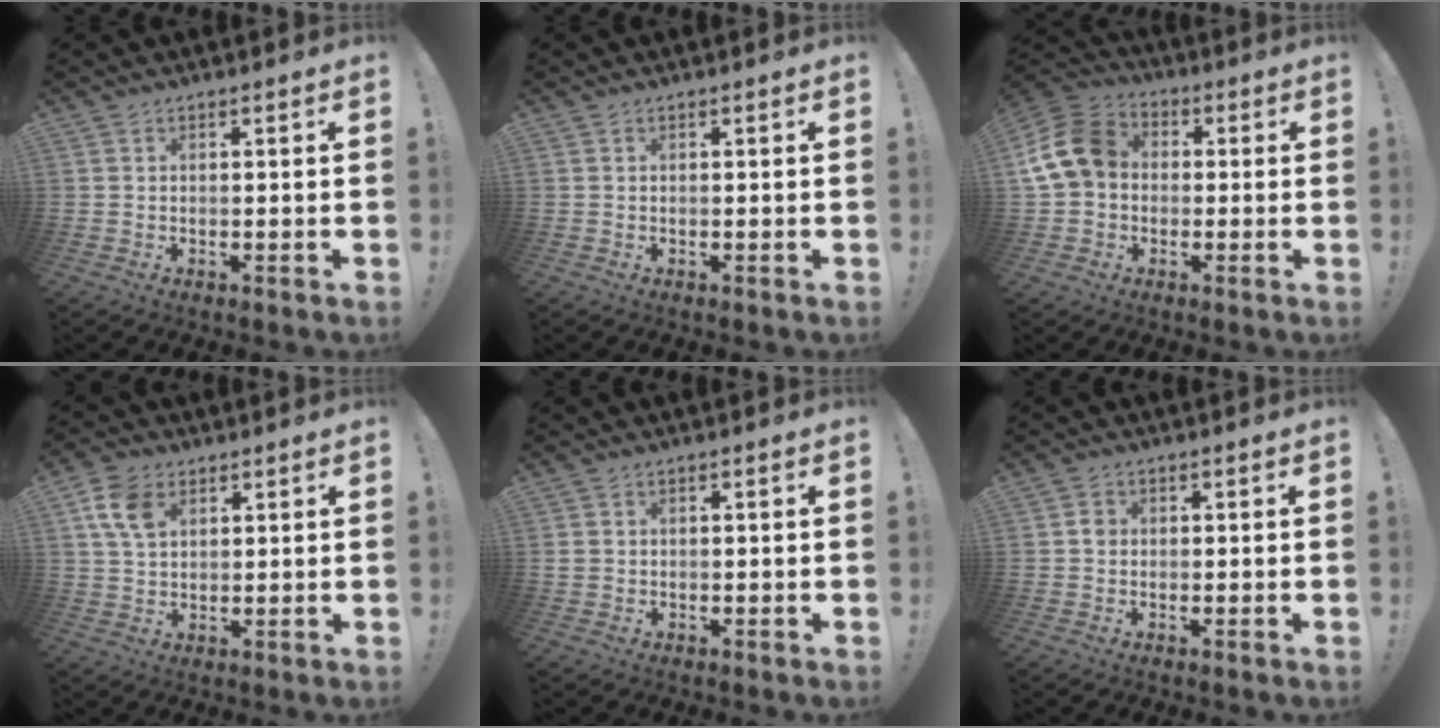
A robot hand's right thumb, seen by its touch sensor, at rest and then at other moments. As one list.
[{"total": 0.0}, {"total": 14.2, "force": [1.2, 11.0, 8.9], "torque": [-0.173, 0.015, 0.027]}, {"total": 8.6, "force": [3.6, 5.6, 5.4], "torque": [-0.103, 0.000, 0.072]}, {"total": 1.2, "force": [-0.2, 1.1, 0.5], "torque": [-0.009, 0.004, -0.003]}, {"total": 1.8, "force": [-0.3, 1.5, 0.9], "torque": [0.001, 0.000, -0.009]}]